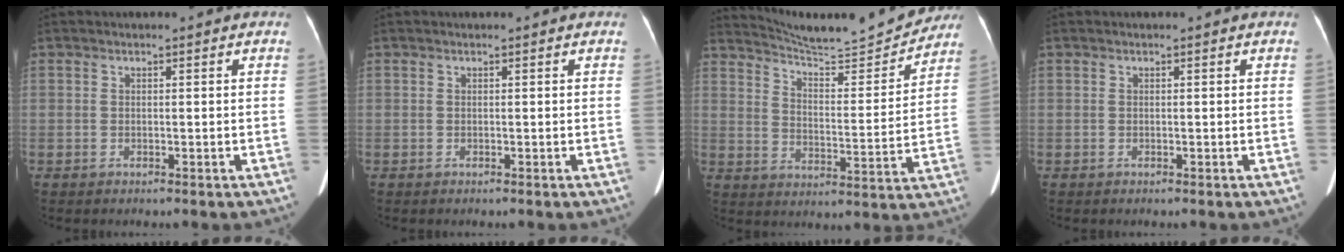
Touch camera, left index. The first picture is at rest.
{"total": 0.0}
{"total": 16.0, "force": [15.5, 0.5, 3.7], "torque": [-0.067, -0.030, 0.224]}
{"total": 0.0}